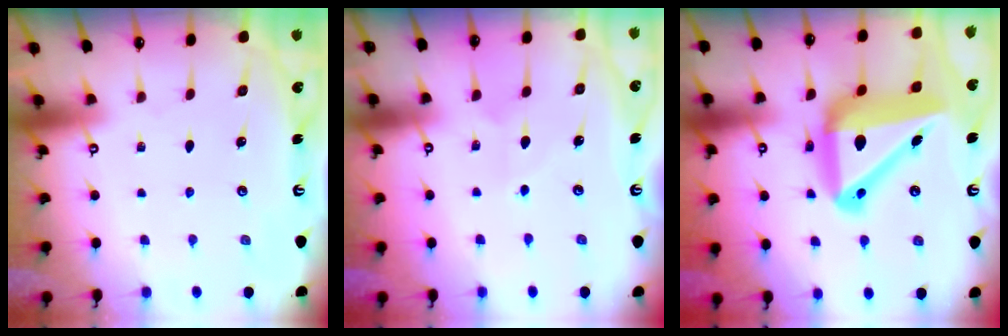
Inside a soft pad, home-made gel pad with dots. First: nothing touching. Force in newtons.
{"total": 4.6, "press": 4.5, "slide": 0.8}
{"total": 18.3, "press": 18.2, "slide": 2.3}